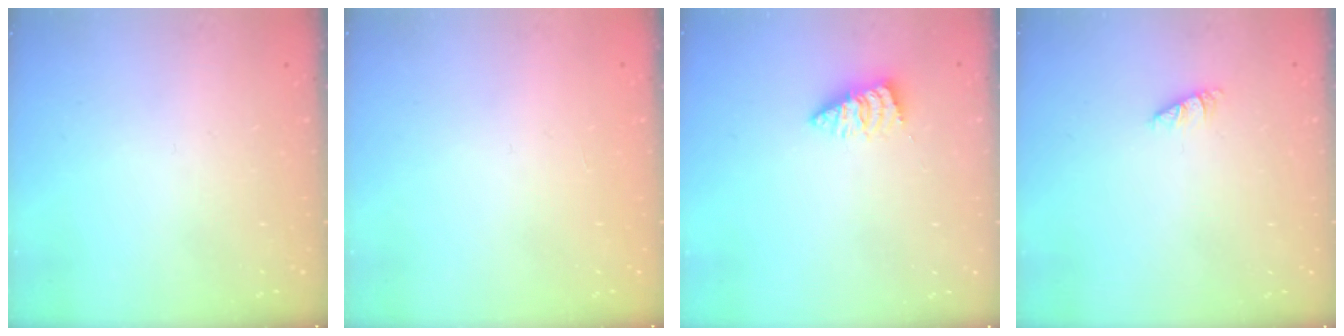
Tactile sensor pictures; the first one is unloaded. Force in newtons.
{"total": 0.0}
{"total": 2.3, "press": 2.3, "slide": 0.1}
{"total": 0.7, "press": 0.7, "slide": 0.1}